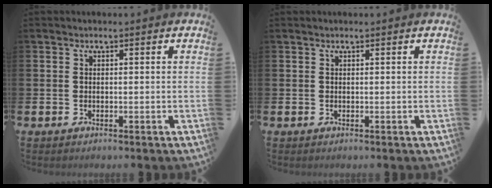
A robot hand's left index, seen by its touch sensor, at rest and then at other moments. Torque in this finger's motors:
{"motor_torque": [-0.05, 0.06, 0.00, -0.01]}